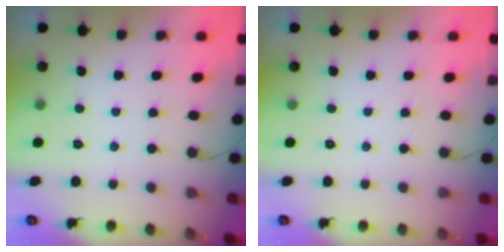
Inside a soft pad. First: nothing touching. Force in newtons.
{"total": 0.0}